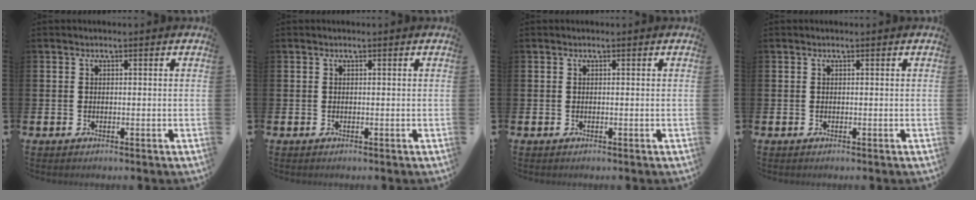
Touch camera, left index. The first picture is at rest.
{"total": 0.0}
{"total": 0.0}
{"total": 0.0}